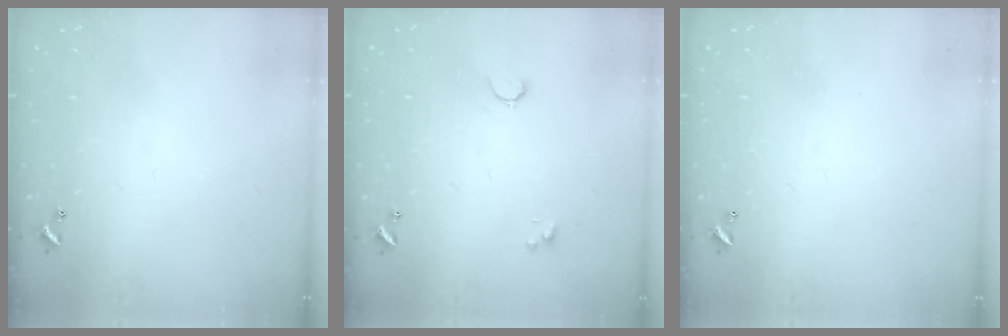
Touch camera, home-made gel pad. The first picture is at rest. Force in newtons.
{"total": 0.8, "press": 0.7, "slide": 0.4}
{"total": 2.8, "press": 2.8, "slide": 0.1}